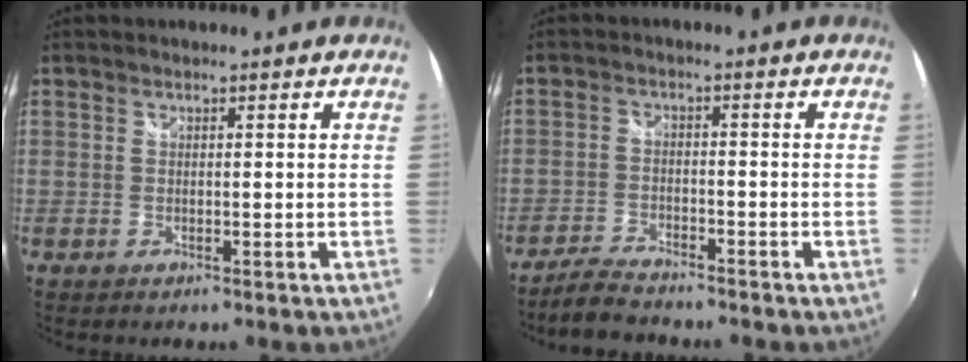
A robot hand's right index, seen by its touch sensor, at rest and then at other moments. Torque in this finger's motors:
{"motor_torque": [0.22, -0.09, 0.01, 0.01]}